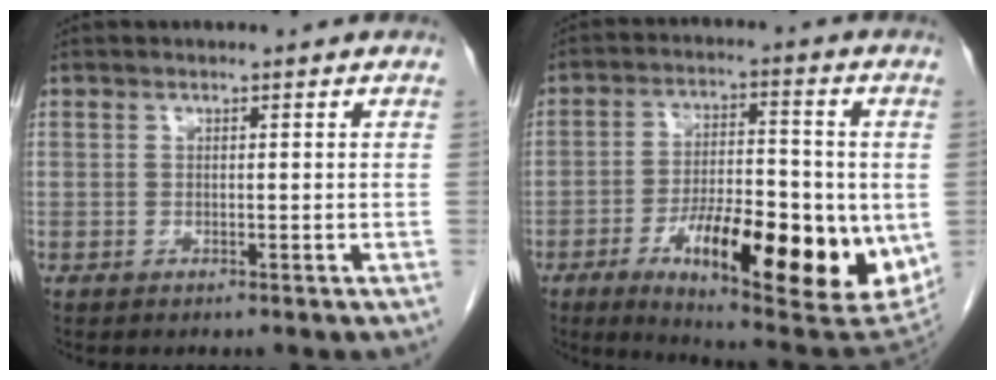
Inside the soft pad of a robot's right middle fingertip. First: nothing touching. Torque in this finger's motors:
{"motor_torque": [2.14, 0.00, 0.54, 0.21]}